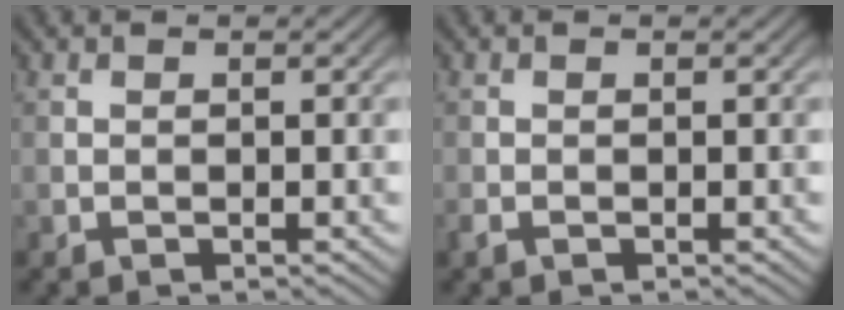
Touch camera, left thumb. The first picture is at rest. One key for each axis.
{"total": 0.7, "fx": -0.4, "fy": 0.3, "fz": 0.4, "tx": -0.012, "ty": -0.002, "tz": -0.009}